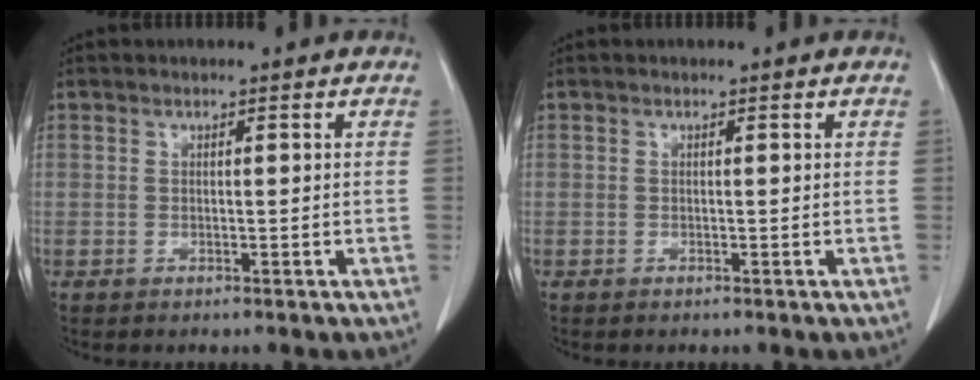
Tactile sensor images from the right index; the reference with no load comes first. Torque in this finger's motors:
{"motor_torque": [-0.01, -0.01, 0.05, 0.01]}